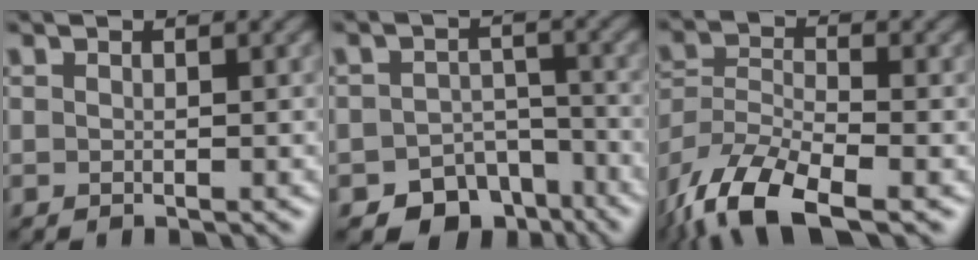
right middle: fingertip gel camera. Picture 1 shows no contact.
{"total": 6.5, "force": [-4.7, 4.1, 1.9], "torque": [-0.009, -0.007, -0.067]}
{"total": 10.9, "force": [-7.9, 3.8, 6.5], "torque": [-0.136, -0.012, -0.158]}